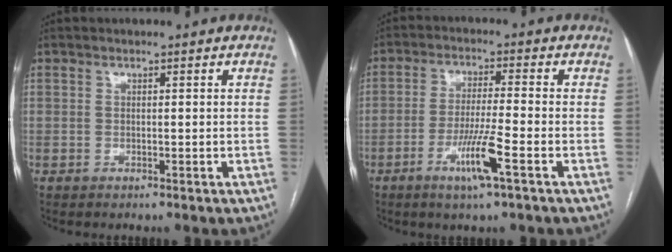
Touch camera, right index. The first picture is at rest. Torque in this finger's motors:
{"motor_torque": [1.47, -0.46, 0.27, 0.12]}